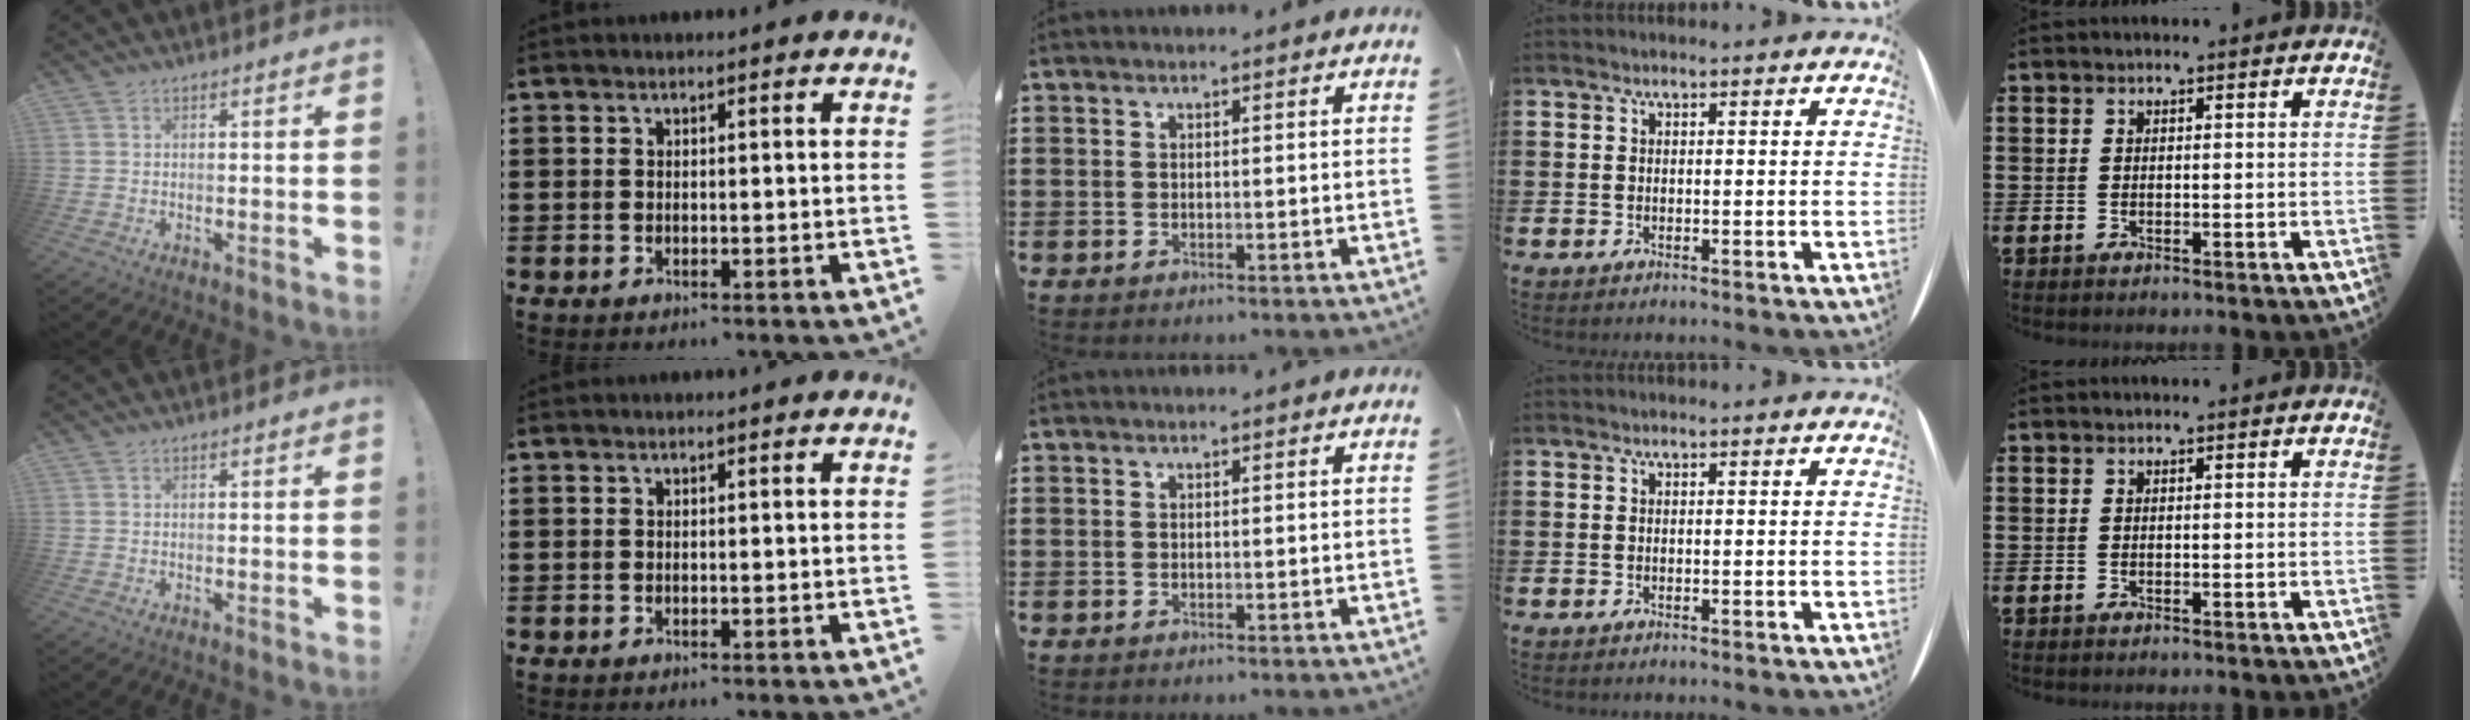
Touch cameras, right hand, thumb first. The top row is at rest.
{}